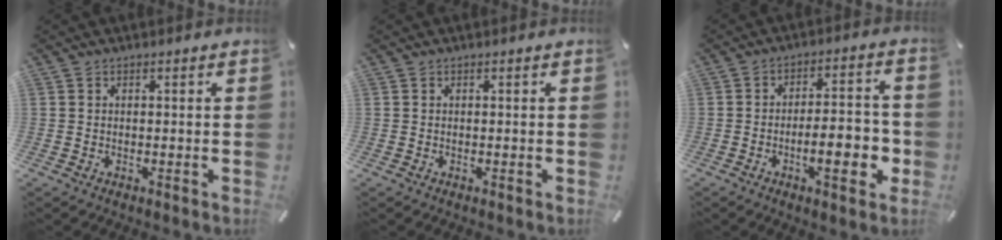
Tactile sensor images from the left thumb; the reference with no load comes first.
{"total": 0.0}
{"total": 12.1, "force": [-3.3, 4.3, 10.8], "torque": [-0.144, 0.009, -0.052]}